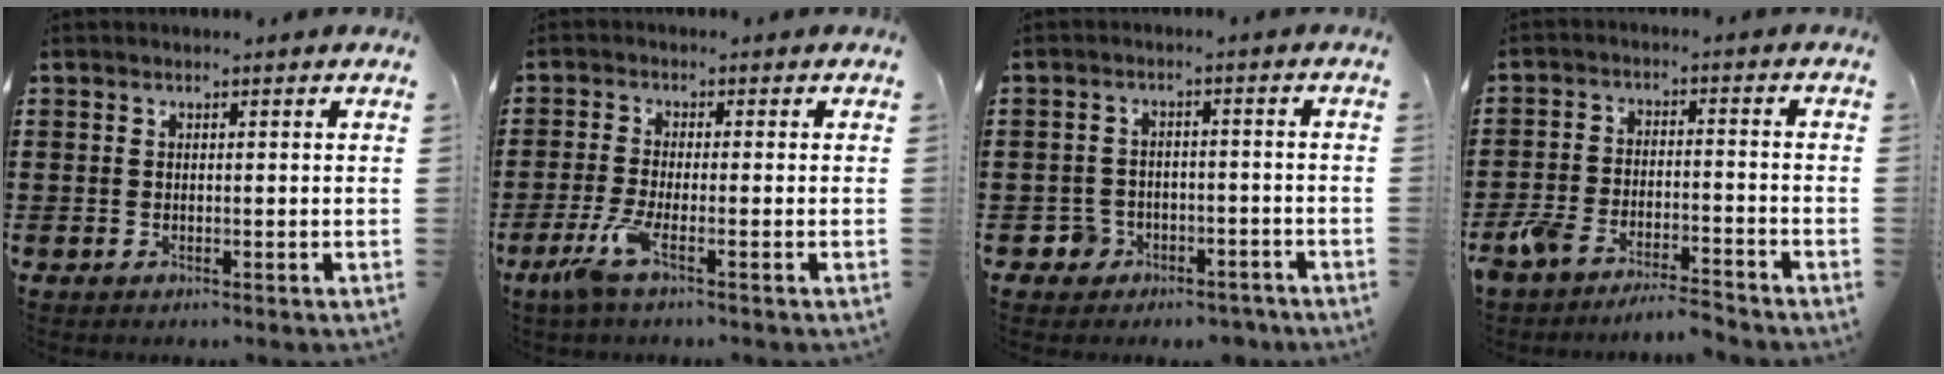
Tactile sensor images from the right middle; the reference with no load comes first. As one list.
[{"total": 4.3, "force": [-2.1, 0.4, 3.7], "torque": [-0.091, -0.014, -0.044]}, {"total": 3.2, "force": [-2.6, 1.8, 0.2], "torque": [-0.012, 0.006, -0.056]}, {"total": 6.1, "force": [-5.8, 0.8, 1.7], "torque": [-0.054, -0.001, -0.119]}]